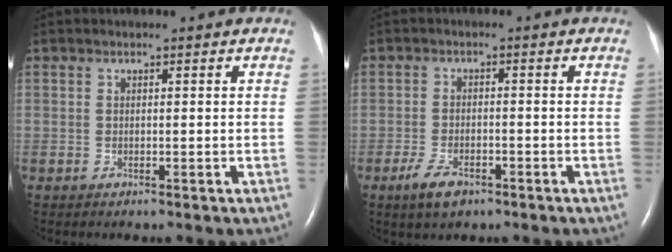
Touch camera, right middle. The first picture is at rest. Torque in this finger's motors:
{"motor_torque": [0.63, -0.72, 0.05, 0.04]}